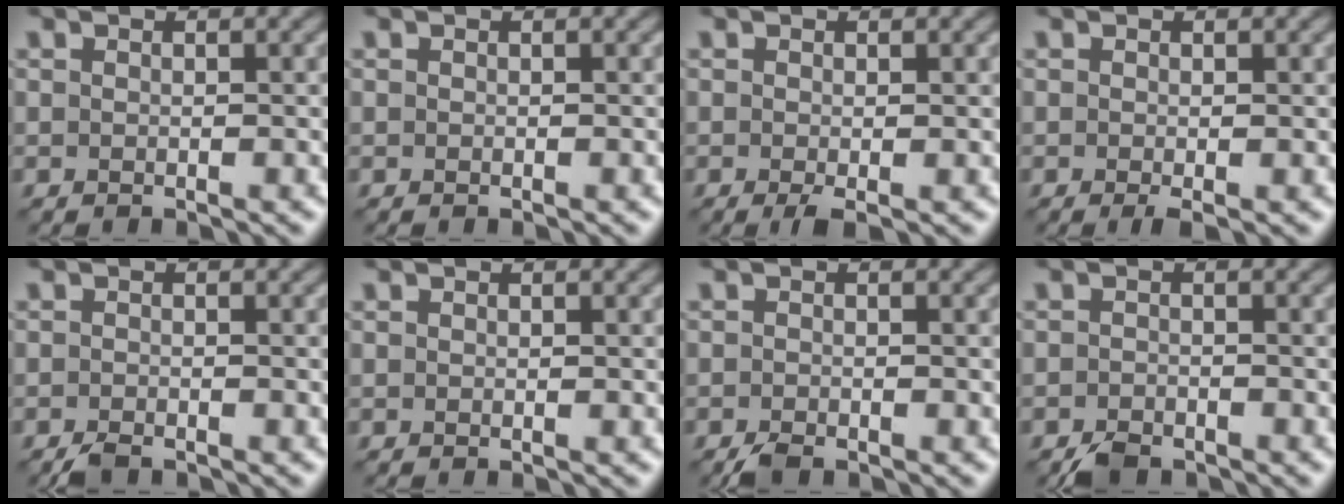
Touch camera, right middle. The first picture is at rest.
{"total": 0.0}
{"total": 1.2, "force": [-0.5, 0.2, 1.1], "torque": [-0.022, -0.005, -0.009]}
{"total": 1.0, "force": [-0.4, 0.0, 0.9], "torque": [-0.018, -0.006, -0.006]}
{"total": 1.5, "force": [-1.3, 0.3, 0.7], "torque": [-0.016, -0.001, -0.028]}
{"total": 0.0}
{"total": 1.5, "force": [-1.3, 0.4, 0.7], "torque": [-0.018, -0.002, -0.028]}
{"total": 2.1, "force": [-1.7, 0.8, 0.7], "torque": [-0.015, 0.000, -0.036]}